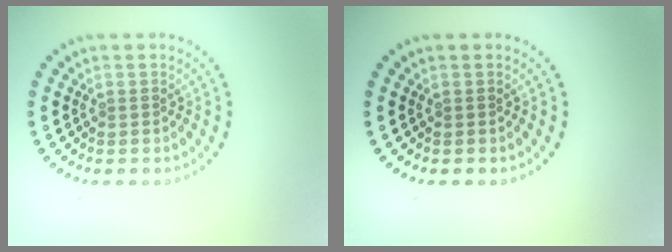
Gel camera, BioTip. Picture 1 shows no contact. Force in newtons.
{"total": 0.0}